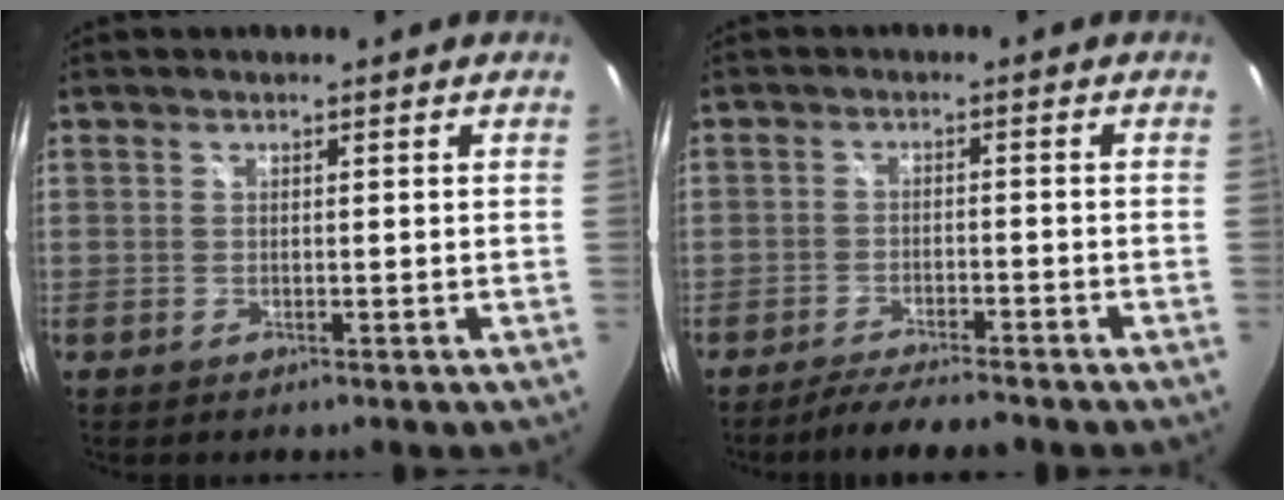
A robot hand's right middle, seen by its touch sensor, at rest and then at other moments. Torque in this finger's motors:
{"motor_torque": [-0.14, -0.42, -0.48, -0.19]}